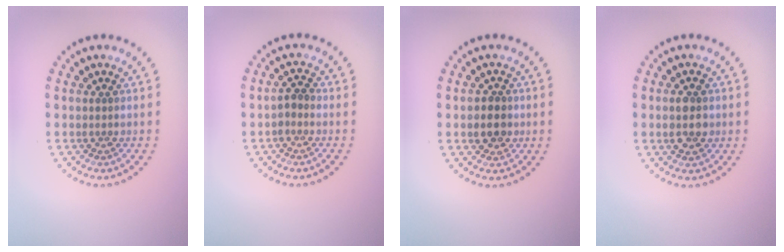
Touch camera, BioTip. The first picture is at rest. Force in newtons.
{"total": 1.3, "press": 1.1, "slide": 0.7}
{"total": 2.6, "press": 2.4, "slide": 0.7}
{"total": 2.9, "press": 2.9, "slide": 0.1}